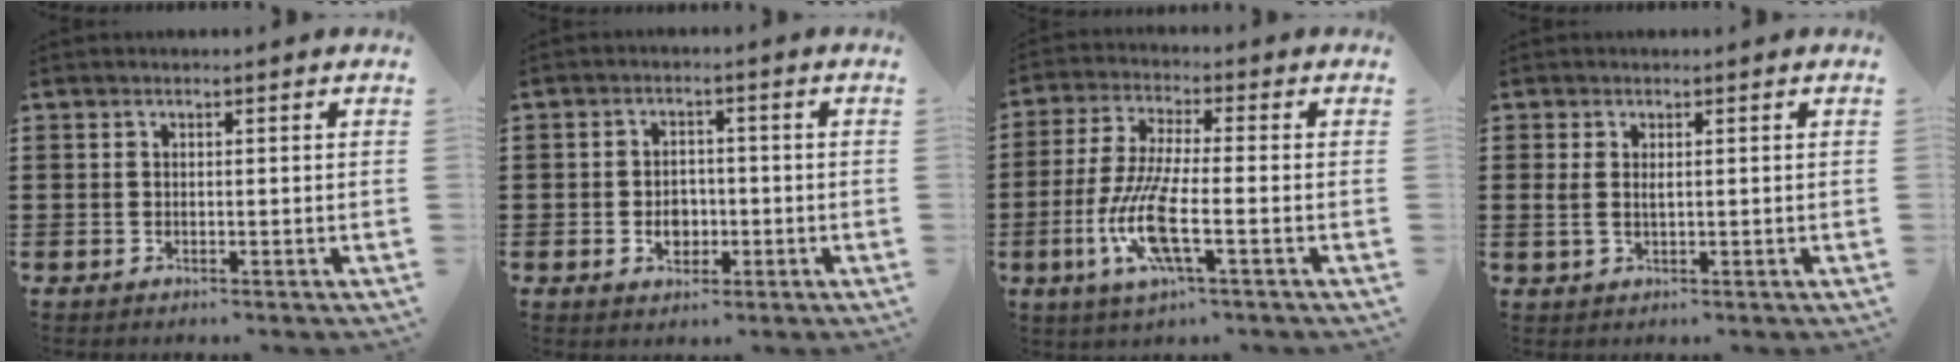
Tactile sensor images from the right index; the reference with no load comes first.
{"total": 3.6, "force": [-0.9, 2.8, 2.1], "torque": [-0.037, 0.001, -0.020]}
{"total": 10.5, "force": [-3.4, 2.6, 9.6], "torque": [-0.217, -0.019, -0.070]}
{"total": 1.8, "force": [0.3, 0.8, 1.5], "torque": [-0.032, 0.004, 0.005]}